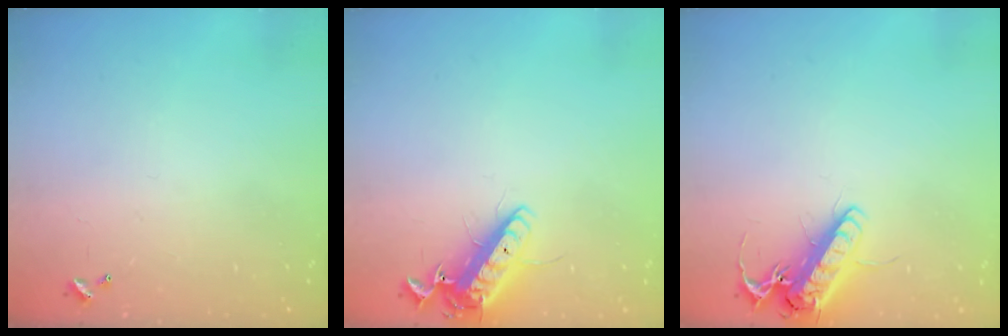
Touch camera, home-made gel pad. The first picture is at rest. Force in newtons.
{"total": 14.1, "press": 13.9, "slide": 2.6}
{"total": 14.1, "press": 13.9, "slide": 2.6}